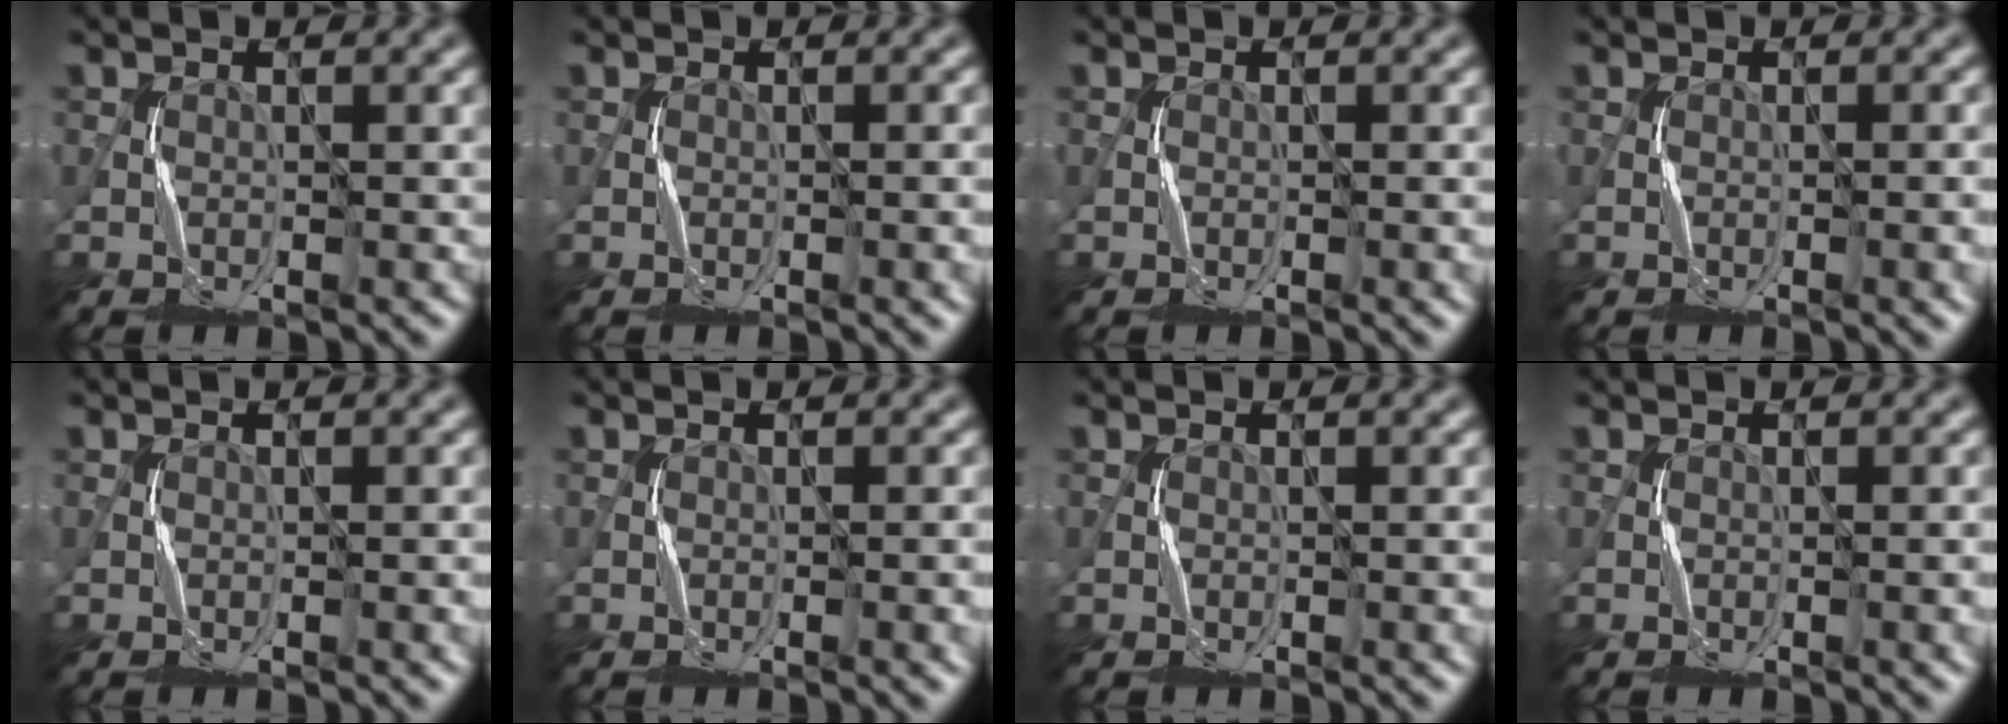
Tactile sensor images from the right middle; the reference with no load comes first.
{"total": 1.6, "force": [-0.3, 0.4, 1.5], "torque": [-0.013, 0.004, 0.000]}
{"total": 0.9, "force": [-0.2, 0.1, 0.8], "torque": [-0.008, 0.003, 0.000]}
{"total": 2.6, "force": [-0.5, 0.8, 2.5], "torque": [-0.017, 0.006, -0.001]}
{"total": 1.2, "force": [-0.2, 0.2, 1.2], "torque": [-0.012, 0.003, 0.000]}
{"total": 2.4, "force": [-0.5, 0.7, 2.3], "torque": [-0.017, 0.005, -0.002]}
{"total": 0.9, "force": [-0.2, 0.1, 0.9], "torque": [-0.008, 0.003, 0.001]}
{"total": 1.9, "force": [-0.3, 0.5, 1.8], "torque": [-0.013, 0.006, 0.000]}